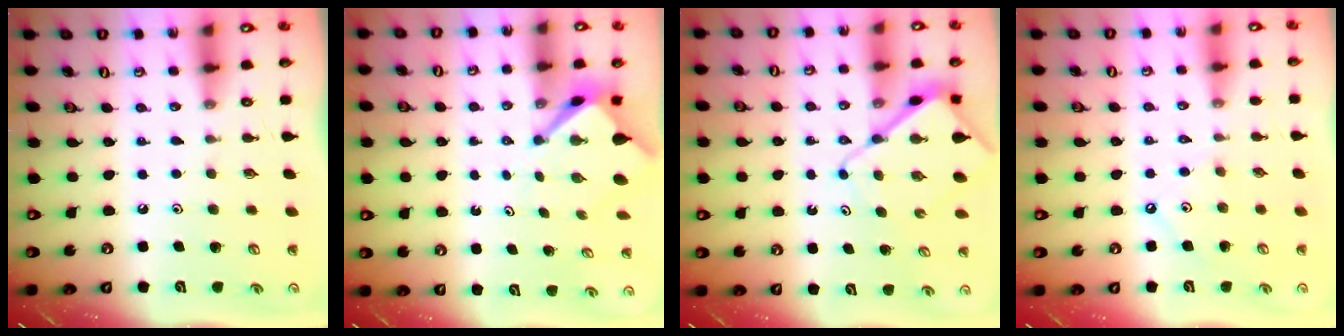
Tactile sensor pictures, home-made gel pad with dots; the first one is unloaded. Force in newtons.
{"total": 3.7, "press": 3.7, "slide": 0.3}
{"total": 8.6, "press": 8.6, "slide": 0.8}
{"total": 1.6, "press": 1.6, "slide": 0.1}